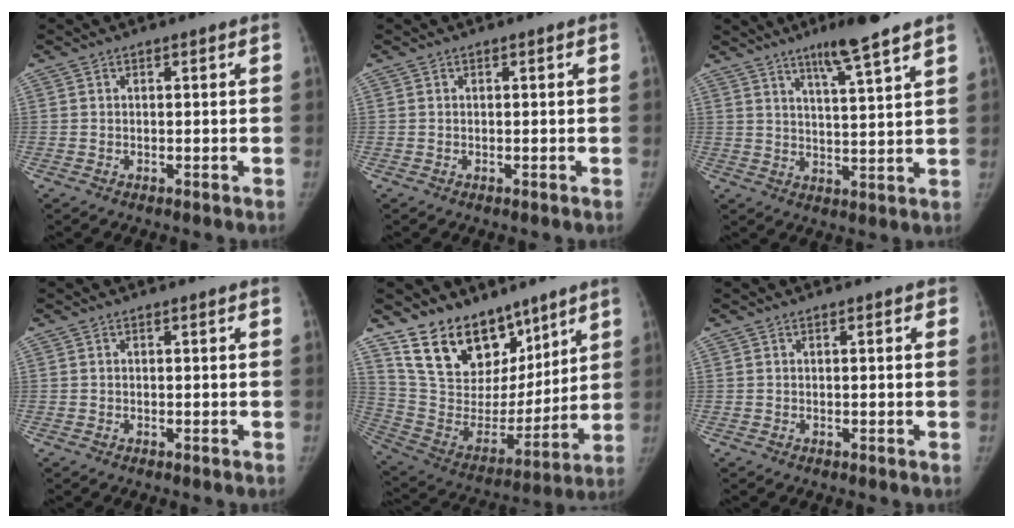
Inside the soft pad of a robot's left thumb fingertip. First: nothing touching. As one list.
[{"total": 0.0}, {"total": 9.7, "force": [6.9, 0.3, 6.8], "torque": [-0.106, -0.039, 0.110]}, {"total": 0.0}, {"total": 19.7, "force": [13.9, 11.7, 7.6], "torque": [-0.077, -0.076, 0.256]}, {"total": 0.6, "force": [0.2, 0.3, 0.5], "torque": [-0.007, 0.001, 0.001]}]